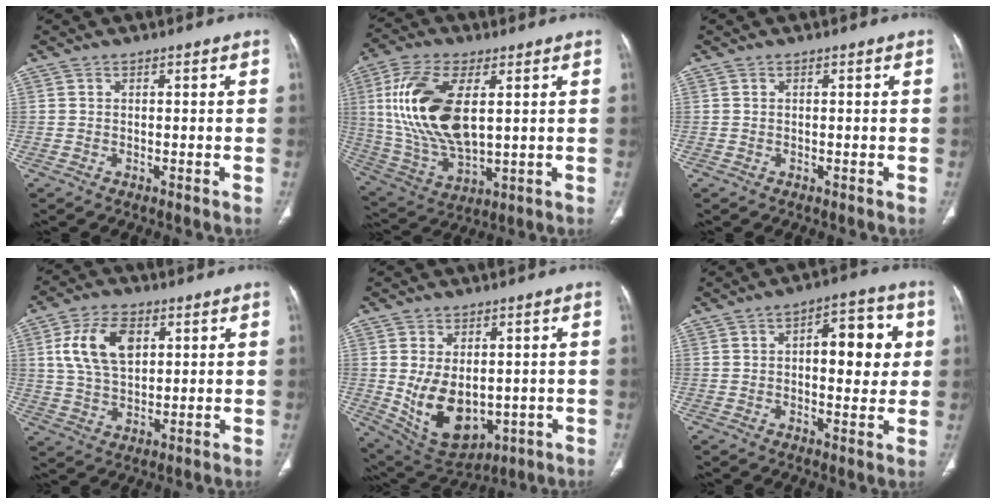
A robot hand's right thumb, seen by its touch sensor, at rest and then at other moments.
{"total": 19.0, "force": [3.7, 9.4, 16.1], "torque": [-0.334, -0.014, 0.078]}
{"total": 0.0}
{"total": 11.3, "force": [3.4, 6.8, 8.4], "torque": [-0.148, -0.004, 0.067]}
{"total": 12.7, "force": [-1.0, 8.2, 9.7], "torque": [-0.143, -0.011, 0.018]}
{"total": 11.5, "force": [1.9, 5.6, 9.9], "torque": [-0.096, 0.011, 0.023]}